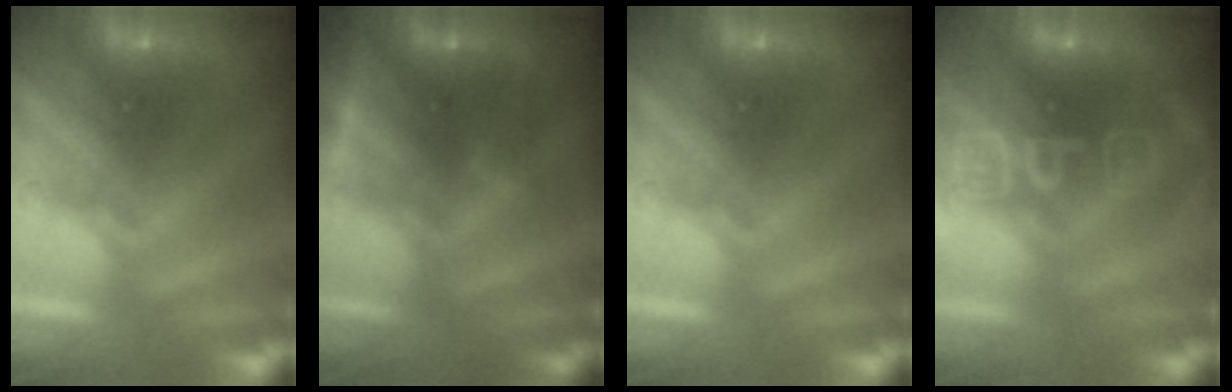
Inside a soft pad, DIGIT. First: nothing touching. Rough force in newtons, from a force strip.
{"total": 2.6}
{"total": 0.0}
{"total": 7.6}